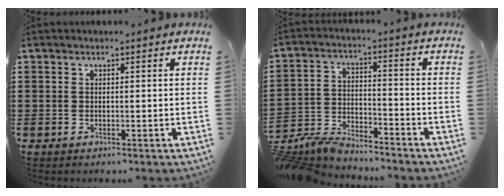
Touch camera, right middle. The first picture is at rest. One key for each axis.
{"total": 6.4, "fx": -6.3, "fy": 0.7, "fz": 1.0, "tx": -0.039, "ty": 0.000, "tz": -0.132}